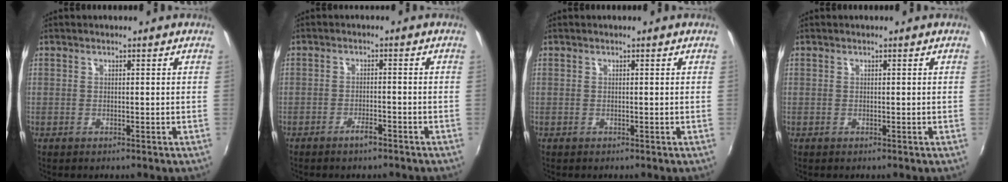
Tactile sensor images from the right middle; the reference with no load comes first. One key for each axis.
{"total": 2.6, "fx": -2.1, "fy": 0.6, "fz": 1.4, "tx": -0.036, "ty": -0.001, "tz": -0.037}
{"total": 0.0}
{"total": 0.0}